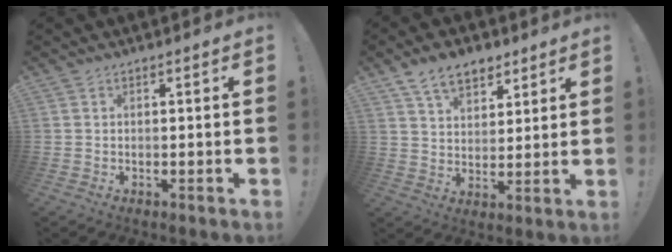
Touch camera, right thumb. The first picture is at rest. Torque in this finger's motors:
{"motor_torque": [0.41, 1.87, 0.17, -0.01, 0.00]}